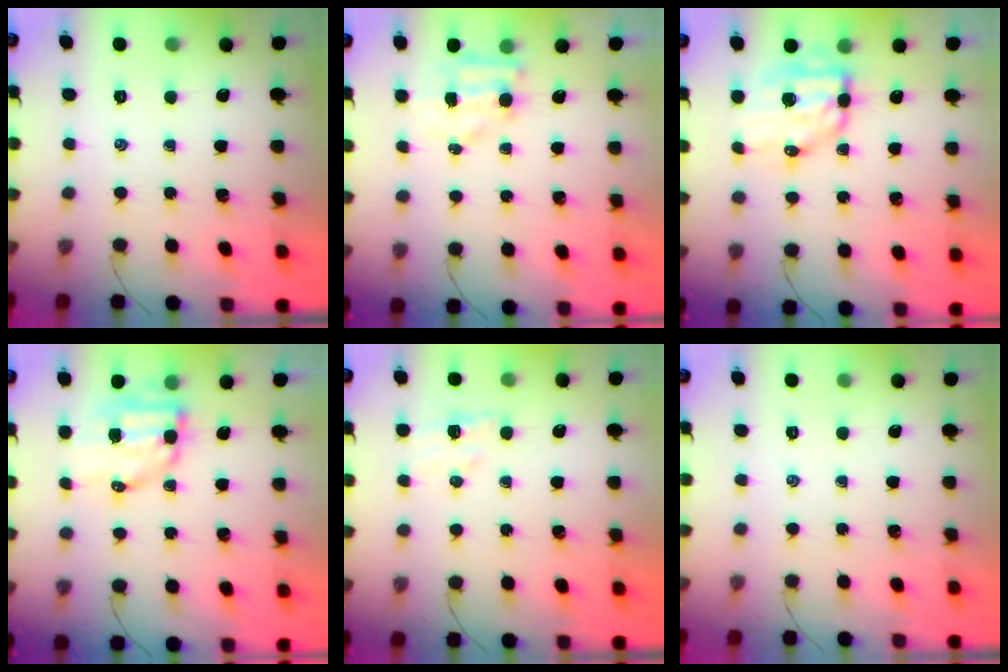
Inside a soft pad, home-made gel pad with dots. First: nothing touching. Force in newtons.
{"total": 4.8, "press": 4.8, "slide": 0.6}
{"total": 8.7, "press": 8.5, "slide": 2.0}
{"total": 7.9, "press": 7.7, "slide": 1.7}
{"total": 5.4, "press": 5.3, "slide": 1.2}
{"total": 0.0}